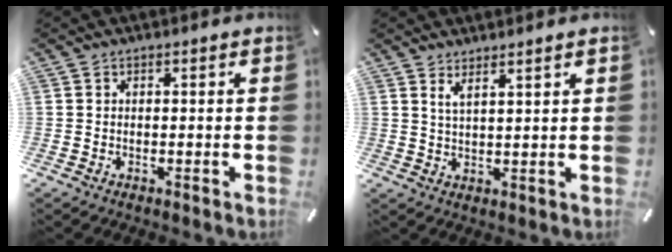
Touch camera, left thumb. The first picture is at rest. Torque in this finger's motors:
{"motor_torque": [0.01, -0.05, 0.02, -0.02, 0.01]}